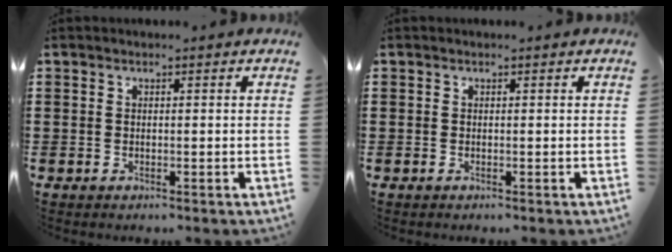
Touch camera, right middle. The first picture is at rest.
{"total": 0.0}